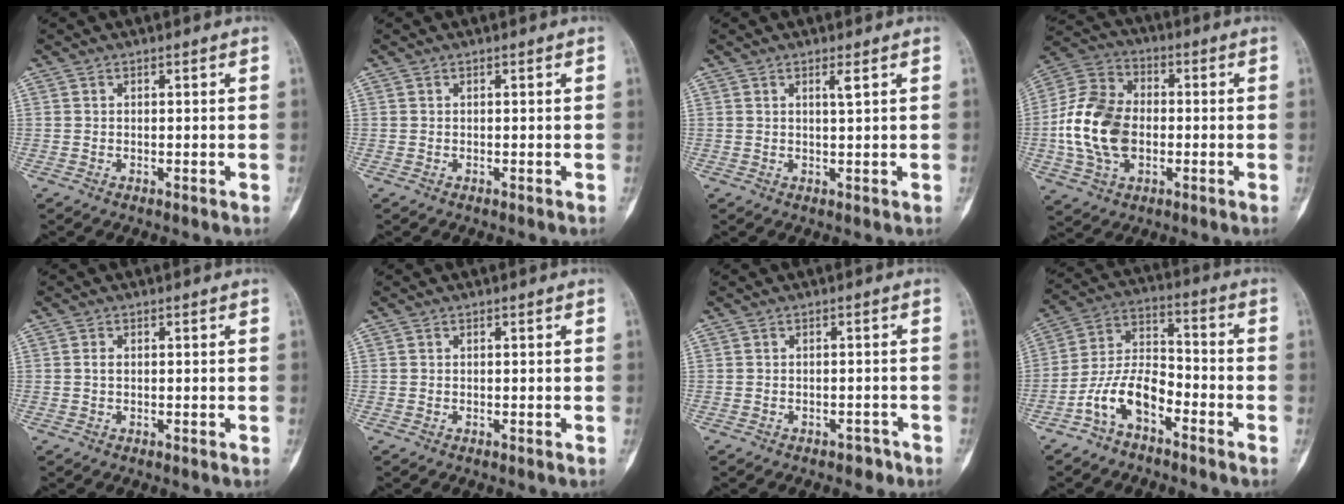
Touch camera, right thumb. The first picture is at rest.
{"total": 0.0}
{"total": 1.5, "force": [0.8, -0.1, 1.3], "torque": [-0.024, -0.006, 0.013]}
{"total": 15.9, "force": [-1.8, 10.8, 11.4], "torque": [-0.219, 0.021, -0.035]}
{"total": 1.0, "force": [0.0, 0.6, 0.7], "torque": [-0.011, 0.001, -0.002]}
{"total": 0.0}
{"total": 2.2, "force": [-1.6, 1.3, 0.7], "torque": [-0.006, 0.015, -0.019]}
{"total": 10.4, "force": [-5.7, 5.3, 6.9], "torque": [-0.129, 0.062, -0.117]}